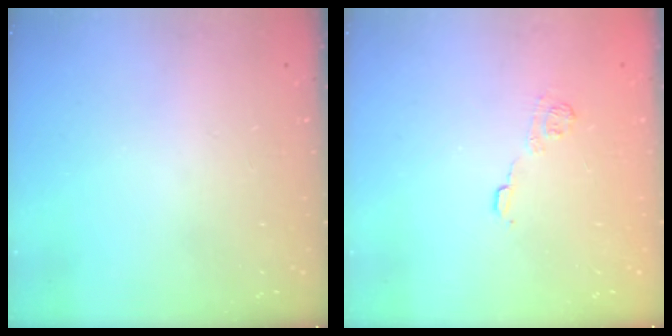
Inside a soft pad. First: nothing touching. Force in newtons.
{"total": 7.6, "press": 7.5, "slide": 1.0}